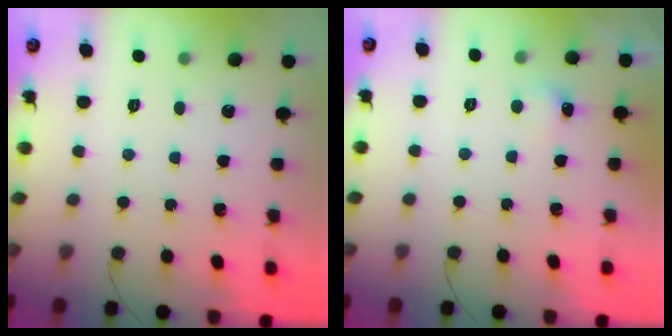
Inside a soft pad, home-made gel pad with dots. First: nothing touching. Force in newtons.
{"total": 4.8, "press": 4.7, "slide": 1.1}